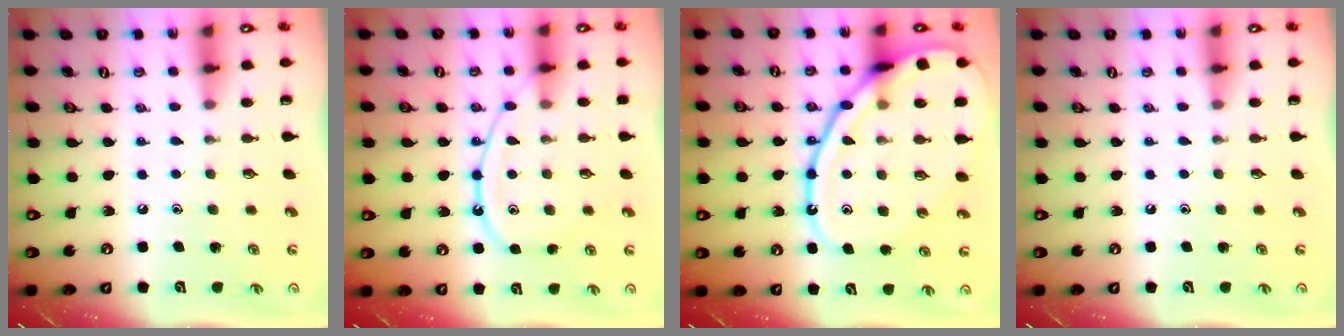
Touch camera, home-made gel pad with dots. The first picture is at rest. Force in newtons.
{"total": 11.8, "press": 11.7, "slide": 0.9}
{"total": 19.5, "press": 19.4, "slide": 1.2}
{"total": 0.0}